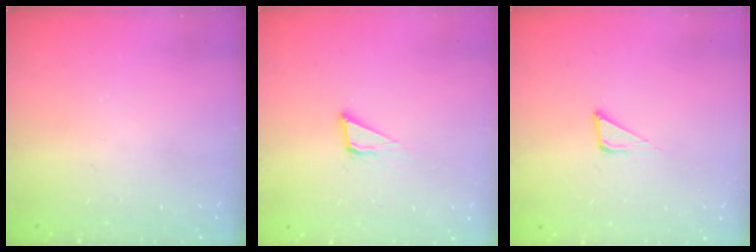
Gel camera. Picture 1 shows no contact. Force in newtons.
{"total": 5.0, "press": 5.0, "slide": 0.2}
{"total": 3.6, "press": 3.6, "slide": 0.3}